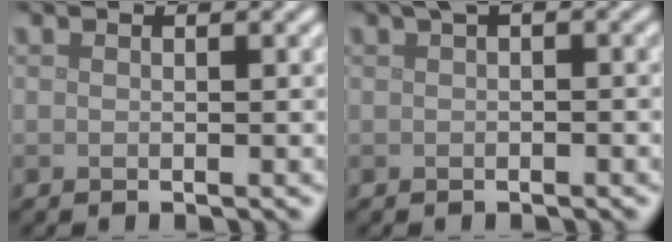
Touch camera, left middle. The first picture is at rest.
{"total": 1.7, "force": [0.6, 0.5, 1.6], "torque": [-0.019, 0.007, 0.009]}